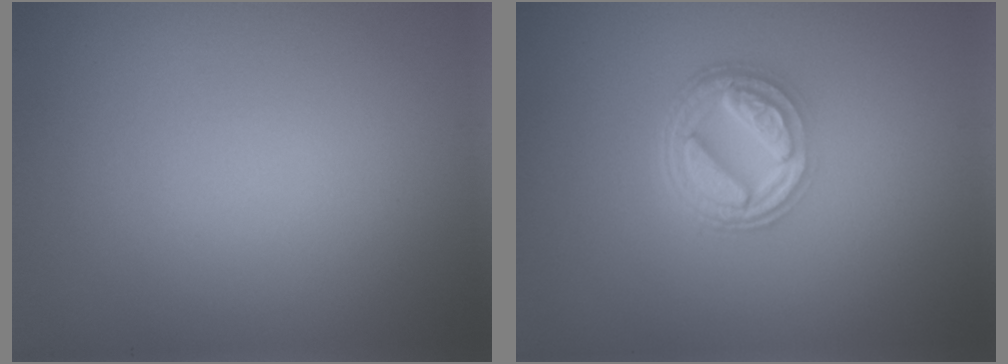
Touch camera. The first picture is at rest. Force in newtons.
{"total": 4.9, "press": 3.7, "slide": 3.3}